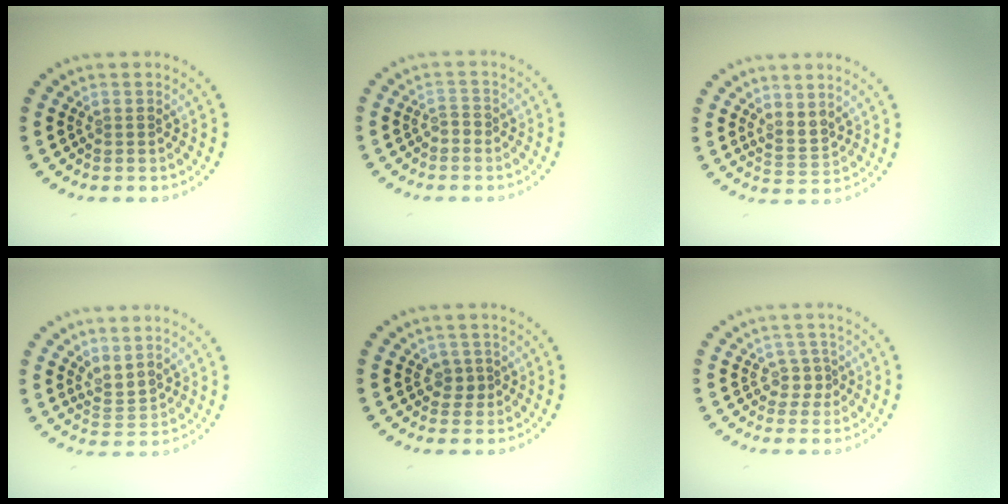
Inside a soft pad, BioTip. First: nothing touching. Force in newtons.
{"total": 0.9, "press": 0.8, "slide": 0.4}
{"total": 2.0, "press": 1.4, "slide": 1.4}
{"total": 2.1, "press": 1.4, "slide": 1.6}
{"total": 1.3, "press": 1.0, "slide": 0.8}
{"total": 1.6, "press": 1.1, "slide": 1.1}